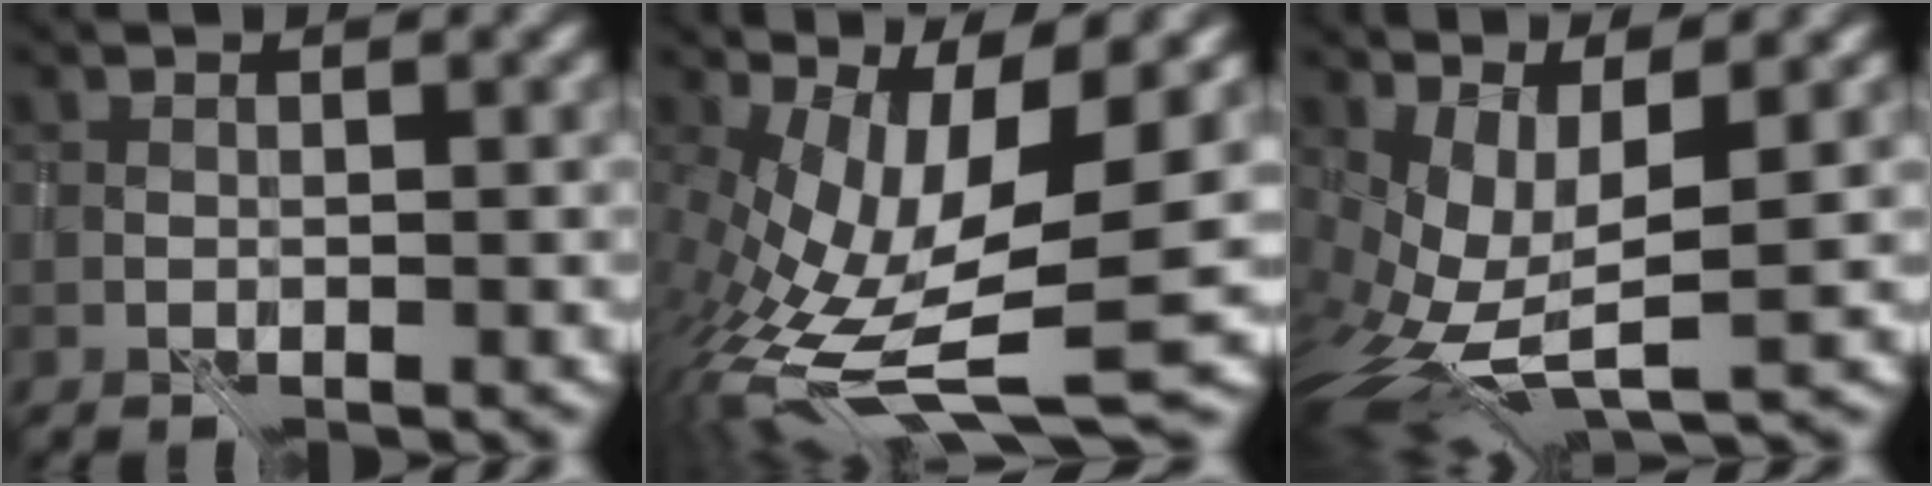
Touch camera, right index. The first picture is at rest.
{"total": 12.1, "force": [-0.5, 3.8, 11.5], "torque": [-0.233, -0.015, 0.004]}
{"total": 6.2, "force": [0.8, 2.3, 5.7], "torque": [-0.138, -0.008, 0.013]}